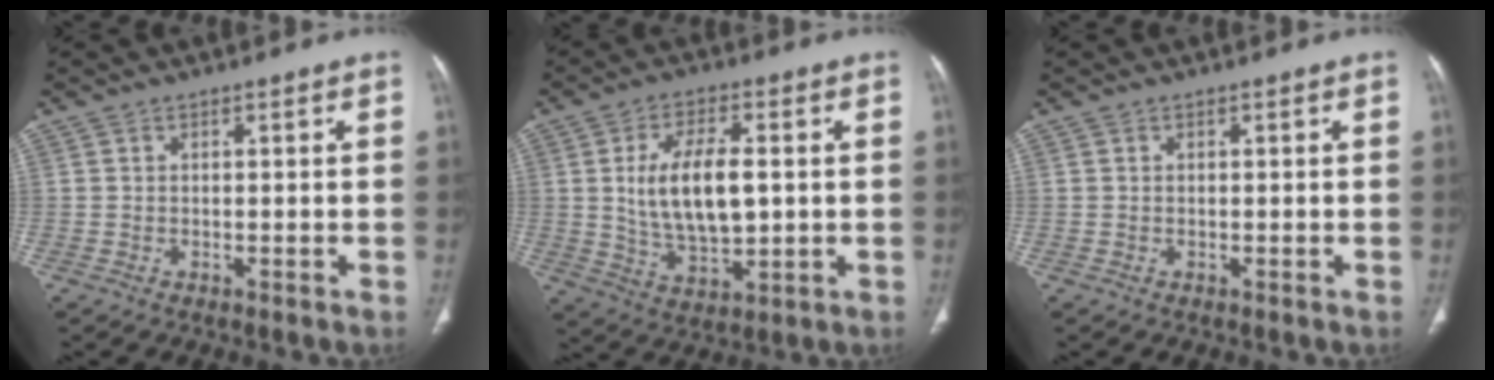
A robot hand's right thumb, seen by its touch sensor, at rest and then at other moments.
{"total": 12.6, "force": [1.2, 6.1, 10.9], "torque": [-0.191, -0.008, 0.028]}
{"total": 0.0}